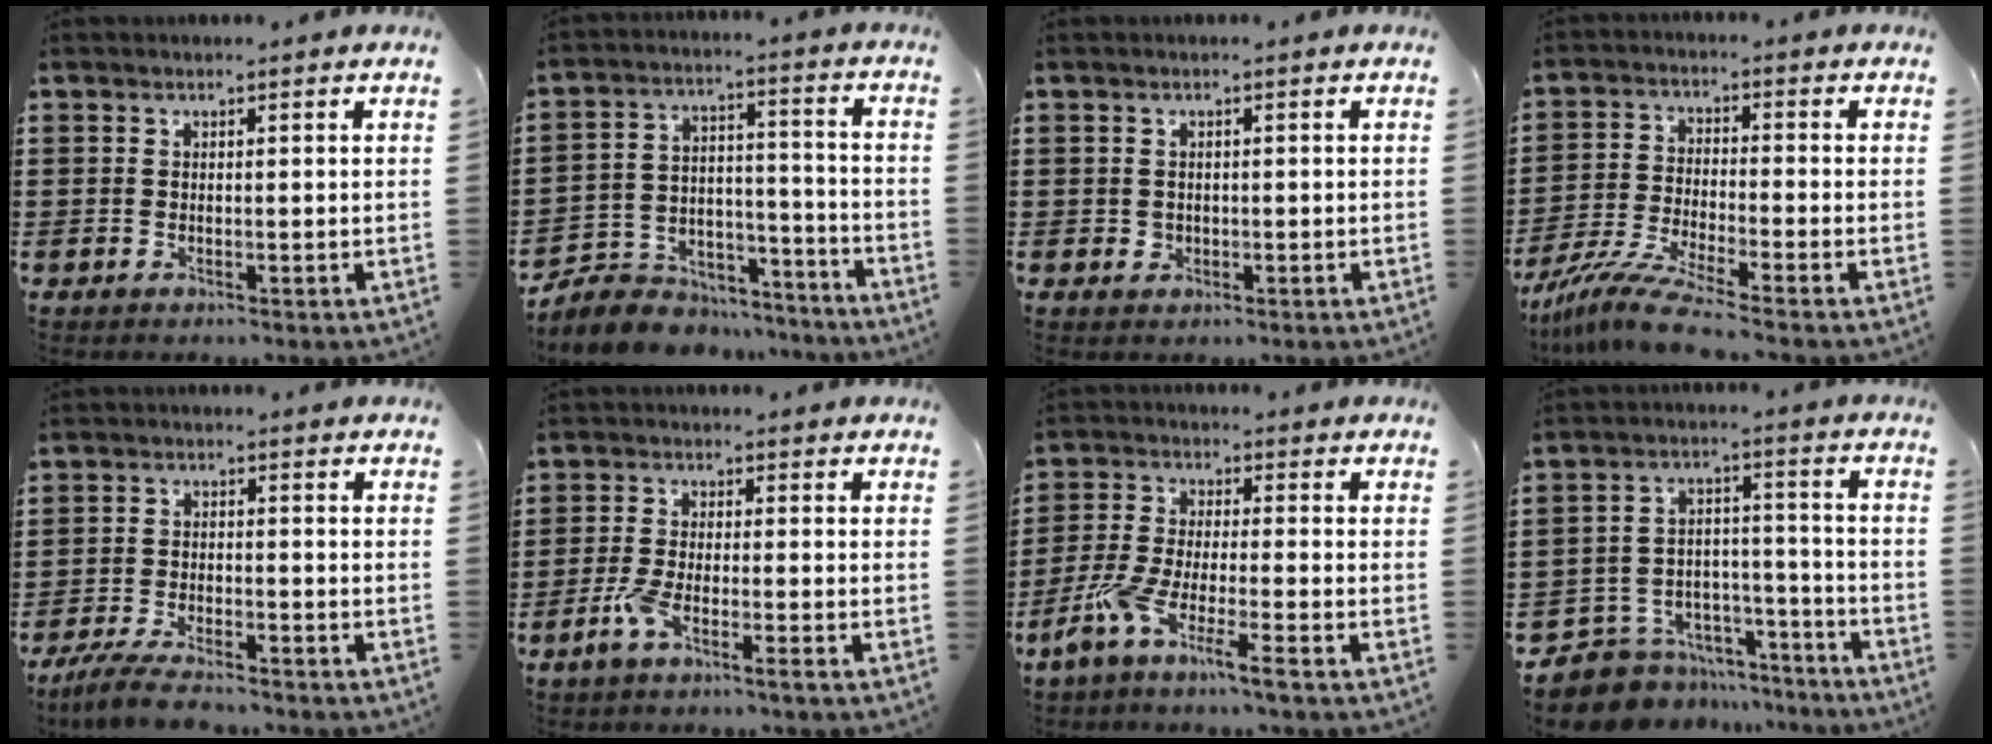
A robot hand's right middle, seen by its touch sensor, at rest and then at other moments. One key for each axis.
{"total": 6.5, "fx": -6.0, "fy": 2.5, "fz": 0.2, "tx": -0.023, "ty": 0.007, "tz": -0.123}
{"total": 0.6, "fx": 0.0, "fy": 0.6, "fz": 0.1, "tx": -0.003, "ty": 0.006, "tz": -0.001}
{"total": 7.9, "fx": -6.8, "fy": 0.1, "fz": 4.0, "tx": -0.091, "ty": -0.011, "tz": -0.133}
{"total": 5.2, "fx": -4.7, "fy": 0.7, "fz": 2.2, "tx": -0.056, "ty": -0.008, "tz": -0.094}
{"total": 4.8, "fx": -3.1, "fy": 0.5, "fz": 3.6, "tx": -0.095, "ty": -0.013, "tz": -0.063}
{"total": 7.0, "fx": -5.0, "fy": 0.1, "fz": 4.8, "tx": -0.112, "ty": -0.013, "tz": -0.100}
{"total": 7.2, "fx": -6.5, "fy": 3.0, "fz": 0.1, "tx": -0.012, "ty": 0.012, "tz": -0.127}